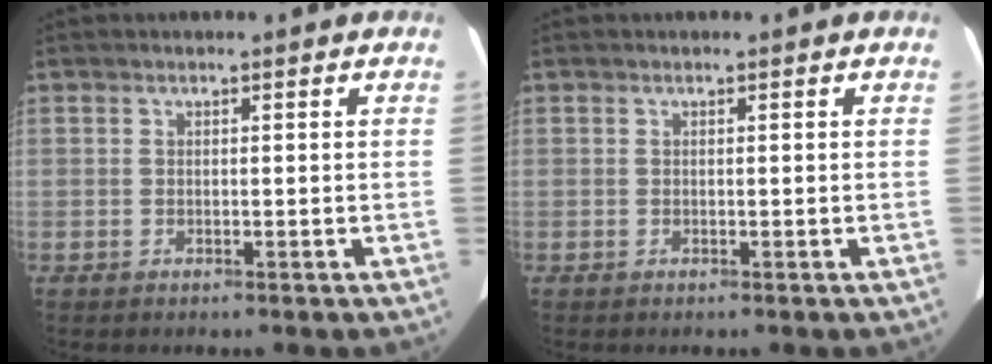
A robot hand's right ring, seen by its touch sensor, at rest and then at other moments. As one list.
[{"total": 0.0}]